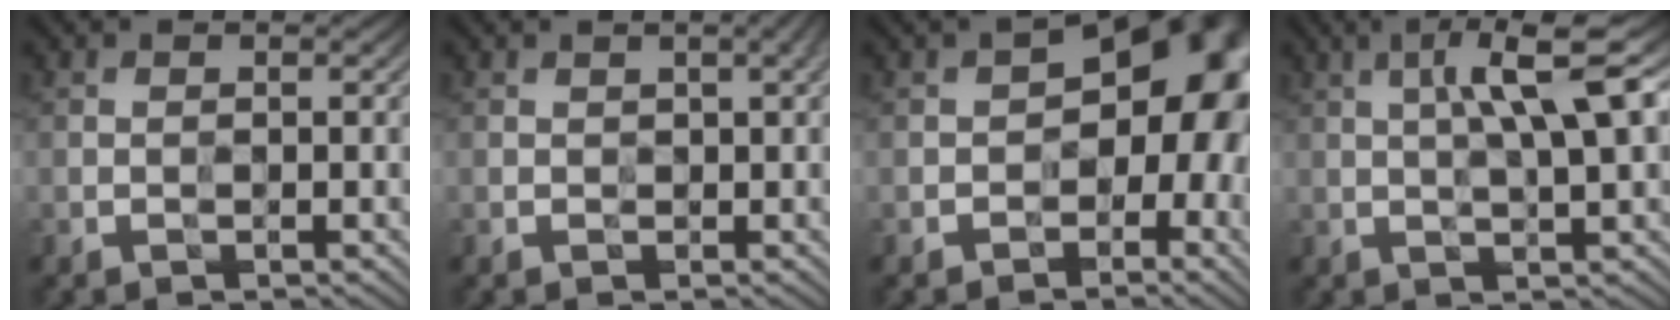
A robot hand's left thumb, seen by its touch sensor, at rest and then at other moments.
{"total": 1.0, "force": [0.5, 0.4, 0.8], "torque": [-0.005, 0.000, 0.009]}
{"total": 11.5, "force": [-0.3, 7.4, 8.8], "torque": [-0.078, 0.012, -0.016]}
{"total": 7.4, "force": [2.4, 1.1, 6.9], "torque": [-0.115, 0.018, 0.043]}